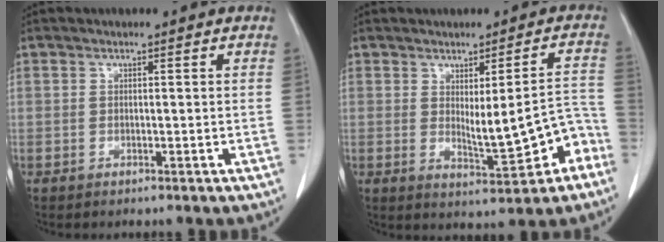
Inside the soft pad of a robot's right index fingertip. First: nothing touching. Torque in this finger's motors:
{"motor_torque": [0.59, -0.32, 0.36, 0.07]}